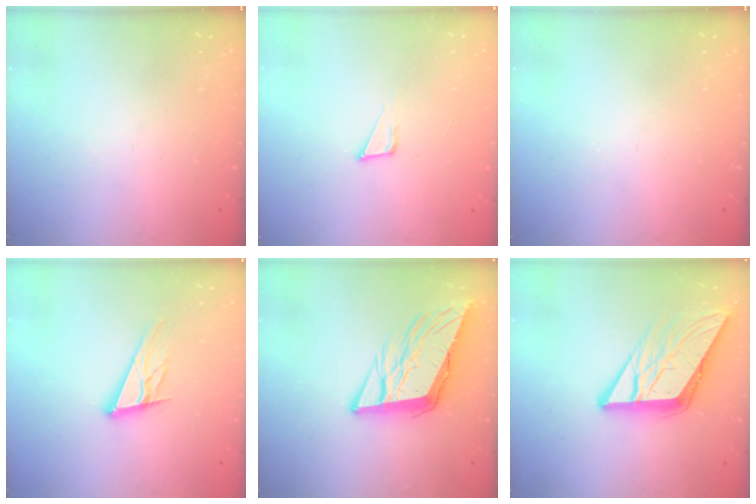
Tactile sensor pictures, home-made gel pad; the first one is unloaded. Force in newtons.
{"total": 4.3, "press": 4.3, "slide": 0.3}
{"total": 0.0}
{"total": 13.0, "press": 12.7, "slide": 2.8}
{"total": 10.6, "press": 10.2, "slide": 2.8}
{"total": 11.5, "press": 11.4, "slide": 1.1}